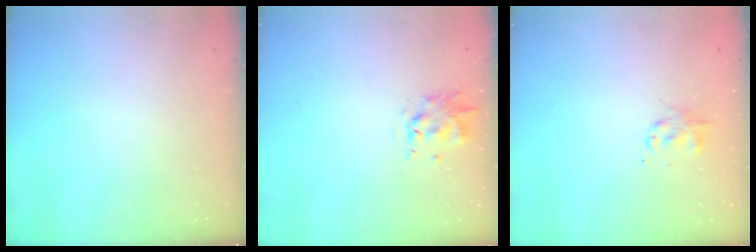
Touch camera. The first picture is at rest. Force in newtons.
{"total": 1.0, "press": 0.9, "slide": 0.3}
{"total": 2.5, "press": 2.5, "slide": 0.6}